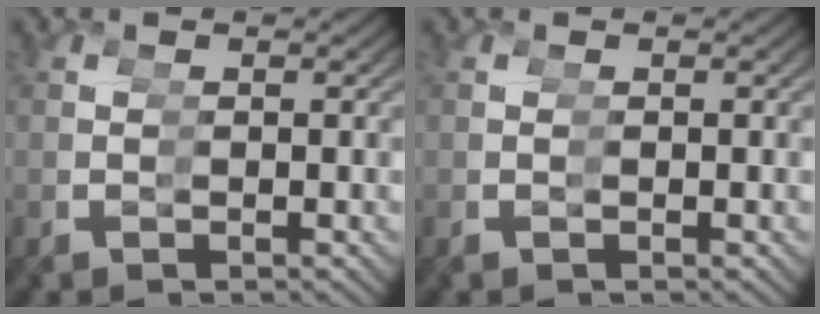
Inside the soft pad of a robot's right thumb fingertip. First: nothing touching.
{"total": 0.0}